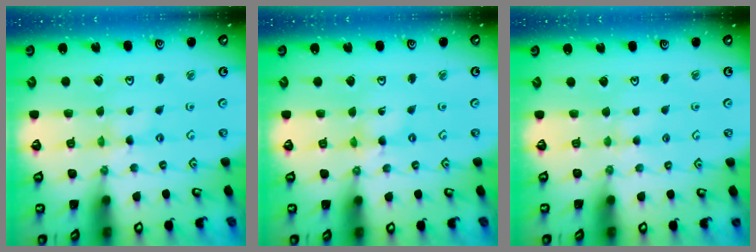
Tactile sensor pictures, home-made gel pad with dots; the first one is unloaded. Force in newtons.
{"total": 0.9, "press": 0.9, "slide": 0.2}
{"total": 3.0, "press": 3.0, "slide": 0.4}